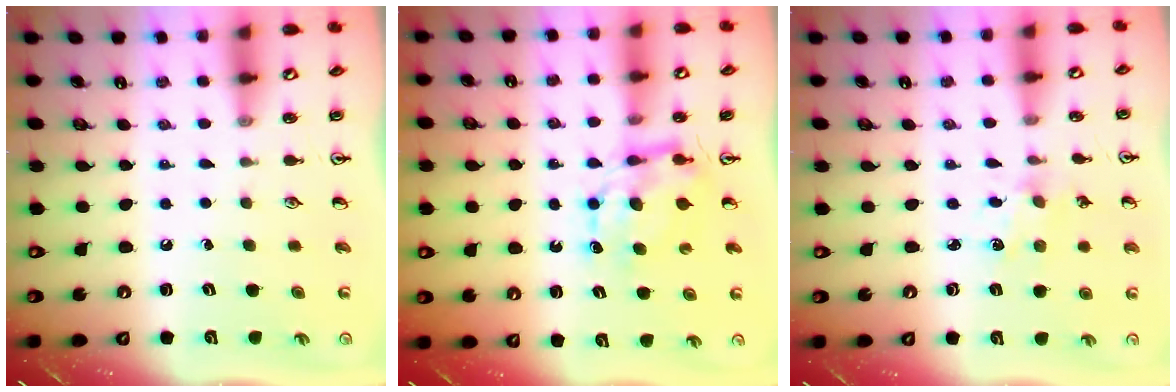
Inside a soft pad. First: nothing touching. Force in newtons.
{"total": 7.4, "press": 7.4, "slide": 0.5}
{"total": 1.6, "press": 1.5, "slide": 0.4}